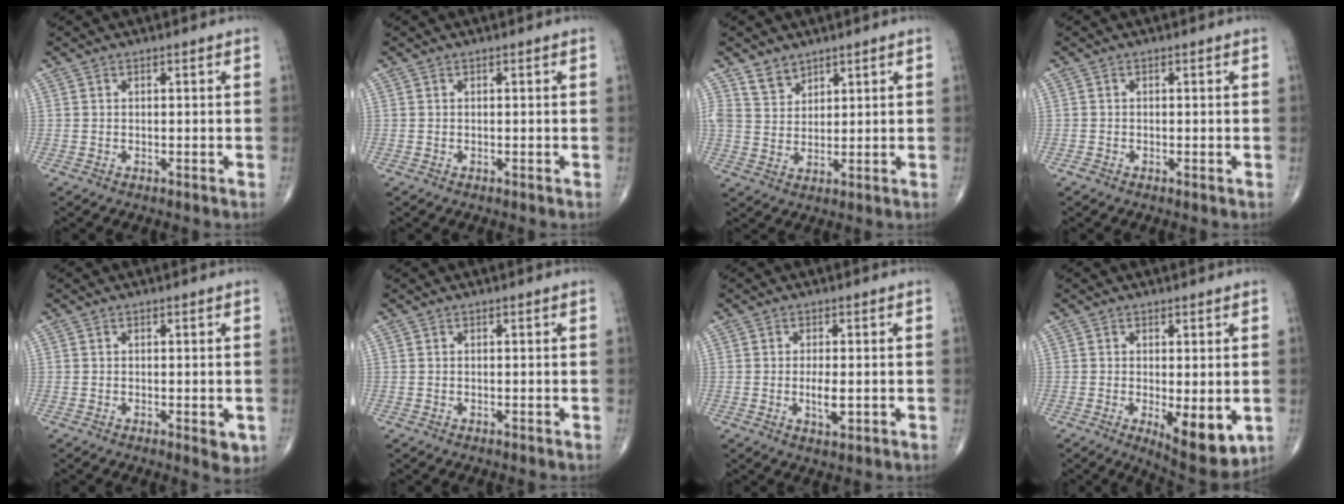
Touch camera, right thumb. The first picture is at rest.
{"total": 0.0}
{"total": 4.3, "force": [3.3, 2.6, 0.8], "torque": [0.007, -0.028, 0.066]}
{"total": 0.7, "force": [-0.4, 0.4, 0.4], "torque": [-0.008, -0.002, -0.010]}
{"total": 3.2, "force": [-0.8, 1.3, 2.8], "torque": [-0.025, -0.006, -0.009]}
{"total": 0.0}
{"total": 3.8, "force": [-0.5, 1.4, 3.5], "torque": [-0.064, -0.007, -0.008]}
{"total": 9.3, "force": [-2.1, 3.5, 8.4], "torque": [-0.113, -0.024, -0.021]}